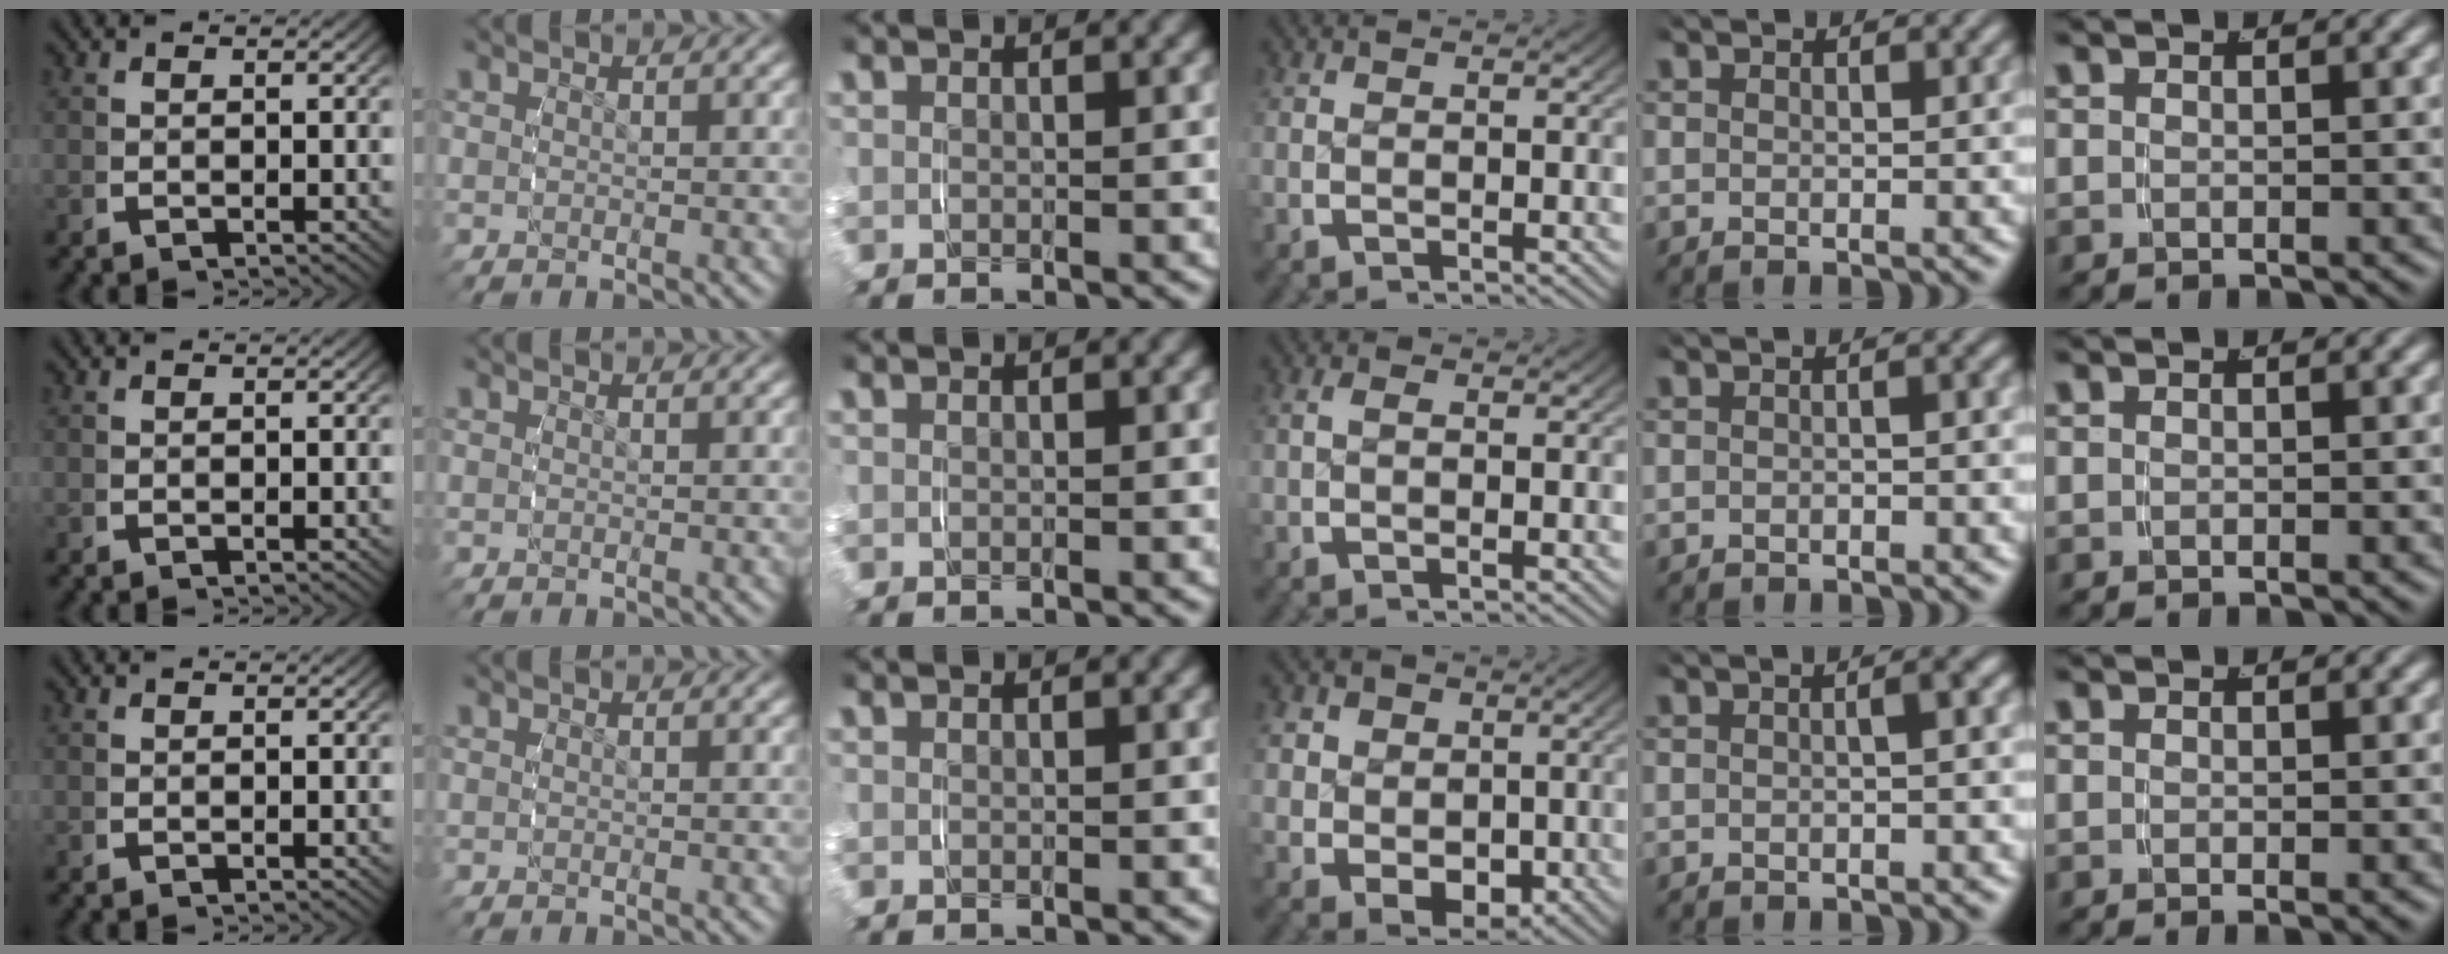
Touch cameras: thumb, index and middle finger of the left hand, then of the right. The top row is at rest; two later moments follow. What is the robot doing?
{"motion": "grasp_and_lifting", "object": "paper towel"}